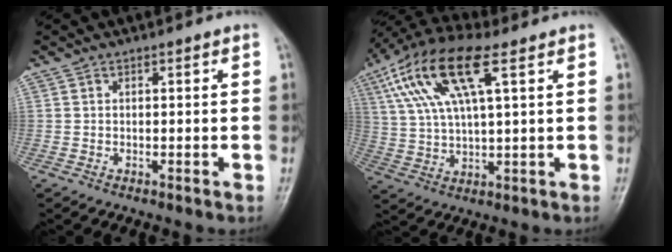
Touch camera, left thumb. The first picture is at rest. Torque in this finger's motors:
{"motor_torque": [0.83, 0.80, 1.91, -0.86, 0.56]}